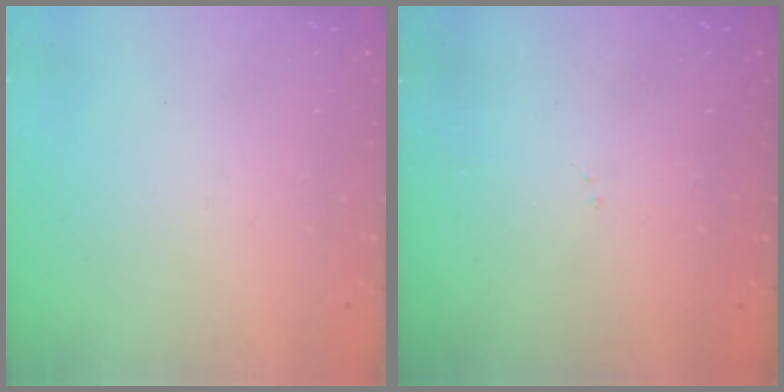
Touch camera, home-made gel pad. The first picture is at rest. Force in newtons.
{"total": 7.1, "press": 7.0, "slide": 0.8}